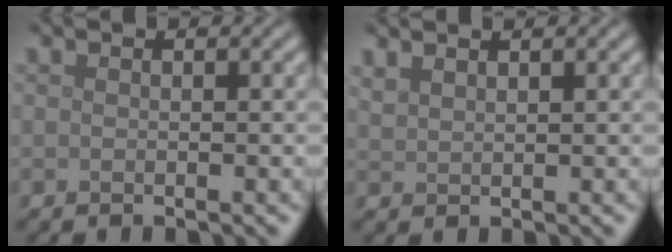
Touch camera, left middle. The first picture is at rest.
{"total": 1.4, "force": [1.3, 0.2, 0.3], "torque": [-0.010, 0.004, 0.028]}